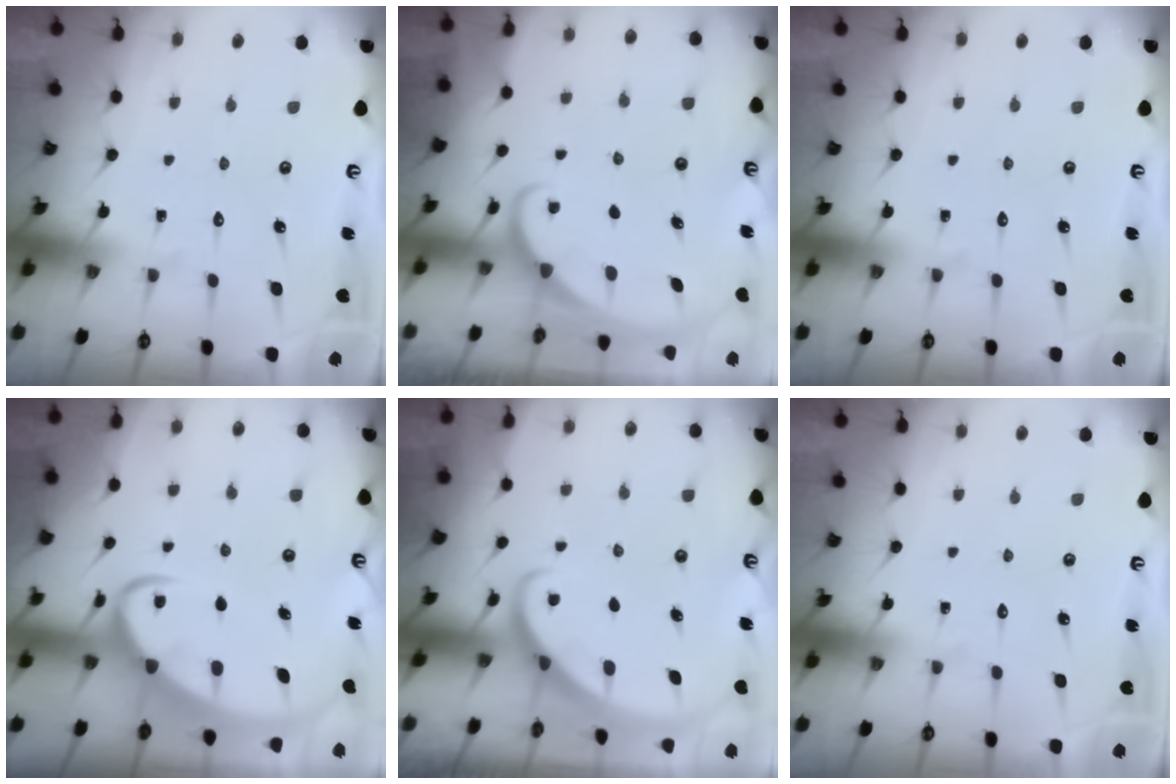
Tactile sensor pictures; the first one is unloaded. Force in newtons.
{"total": 1.5, "press": 1.5, "slide": 0.1}
{"total": 0.0}
{"total": 6.5, "press": 6.4, "slide": 0.7}
{"total": 2.8, "press": 2.8, "slide": 0.2}
{"total": 0.0}